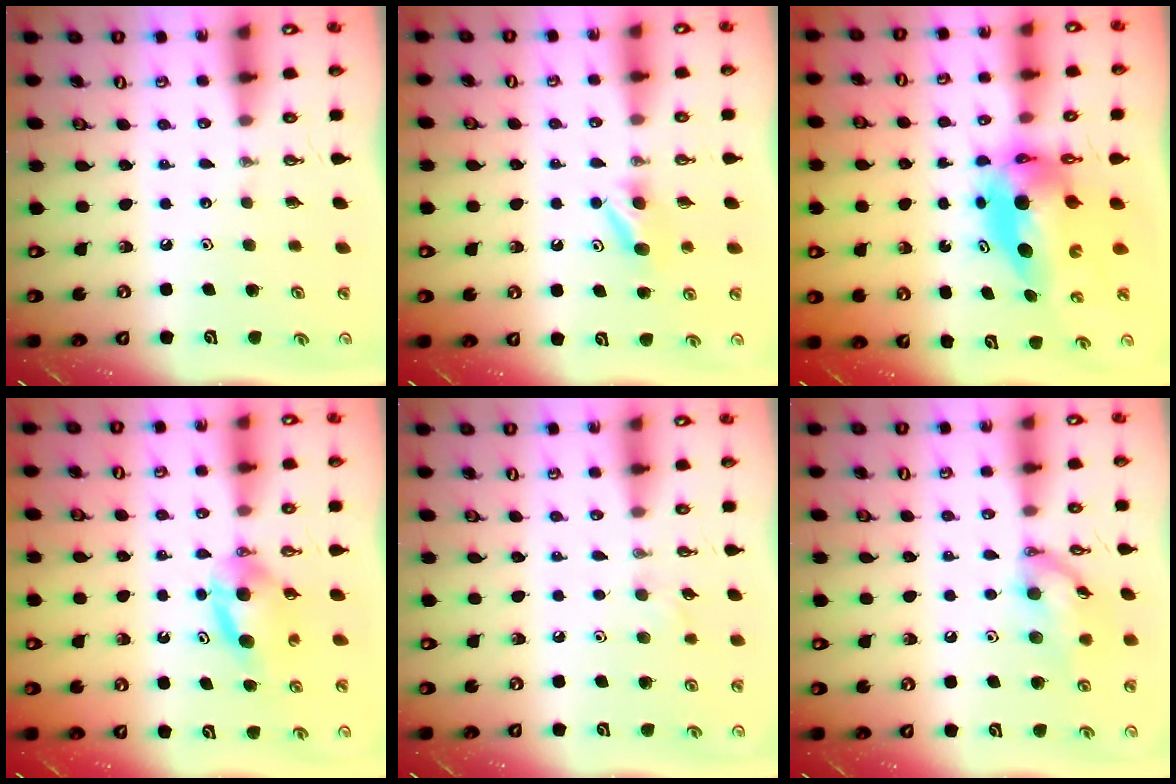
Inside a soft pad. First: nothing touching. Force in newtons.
{"total": 4.7, "press": 4.6, "slide": 0.7}
{"total": 8.3, "press": 8.2, "slide": 0.9}
{"total": 6.8, "press": 6.8, "slide": 0.1}
{"total": 5.8, "press": 5.3, "slide": 2.3}
{"total": 12.8, "press": 12.8, "slide": 0.5}